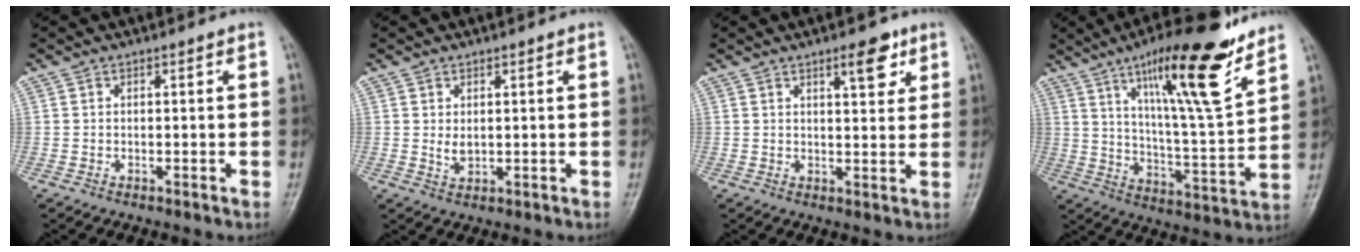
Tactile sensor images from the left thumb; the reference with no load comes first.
{"total": 2.3, "force": [0.6, 1.5, 1.7], "torque": [-0.024, -0.008, 0.014]}
{"total": 5.5, "force": [3.1, 2.1, 4.0], "torque": [-0.041, -0.016, 0.043]}
{"total": 20.1, "force": [12.6, 3.3, 15.3], "torque": [-0.222, -0.066, 0.207]}